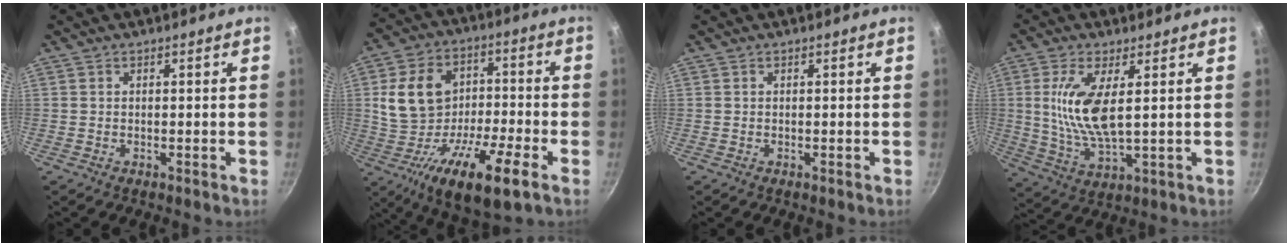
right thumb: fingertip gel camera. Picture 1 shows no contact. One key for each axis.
{"total": 18.3, "fx": -6.2, "fy": 8.9, "fz": 14.8, "tx": -0.240, "ty": 0.035, "tz": -0.112}
{"total": 0.0}
{"total": 10.9, "fx": 2.2, "fy": 3.9, "fz": 9.9, "tx": -0.205, "ty": -0.013, "tz": 0.049}